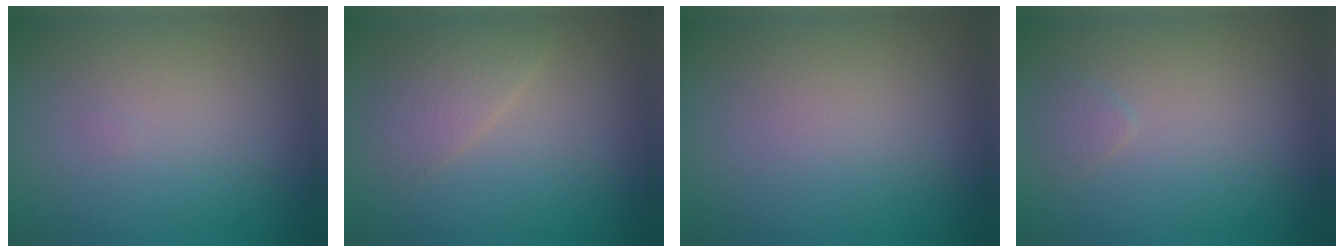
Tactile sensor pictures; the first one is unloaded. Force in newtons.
{"total": 2.2, "press": 2.2, "slide": 0.1}
{"total": 0.0}
{"total": 0.9, "press": 0.9, "slide": 0.0}